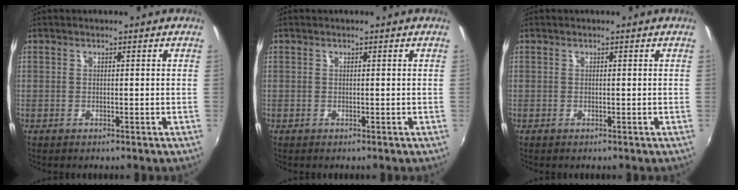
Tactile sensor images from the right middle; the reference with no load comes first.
{"total": 0.0}
{"total": 0.0}